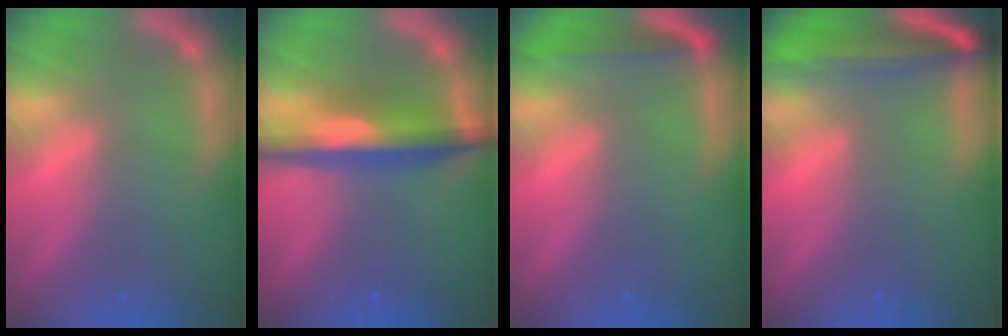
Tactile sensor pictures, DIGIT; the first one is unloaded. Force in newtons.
{"total": 6.5}
{"total": 3.0}
{"total": 8.6}